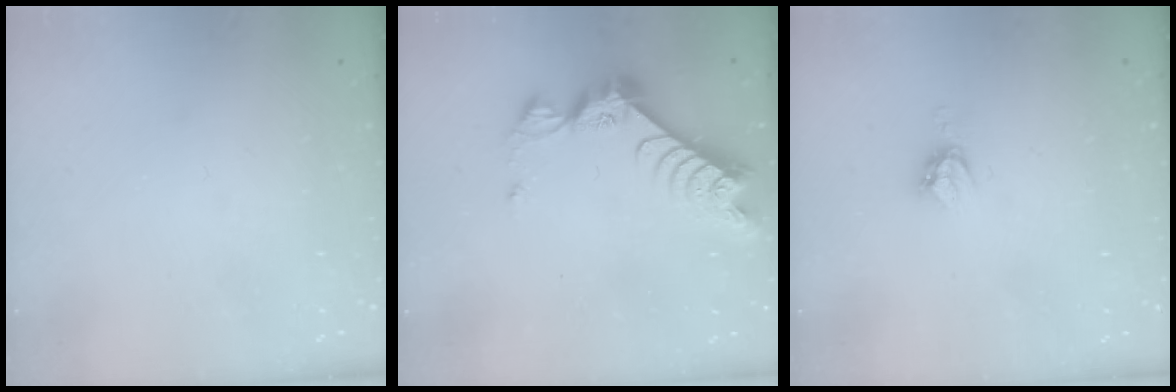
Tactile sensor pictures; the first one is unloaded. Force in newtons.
{"total": 9.7, "press": 9.7, "slide": 0.8}
{"total": 4.9, "press": 4.9, "slide": 0.1}